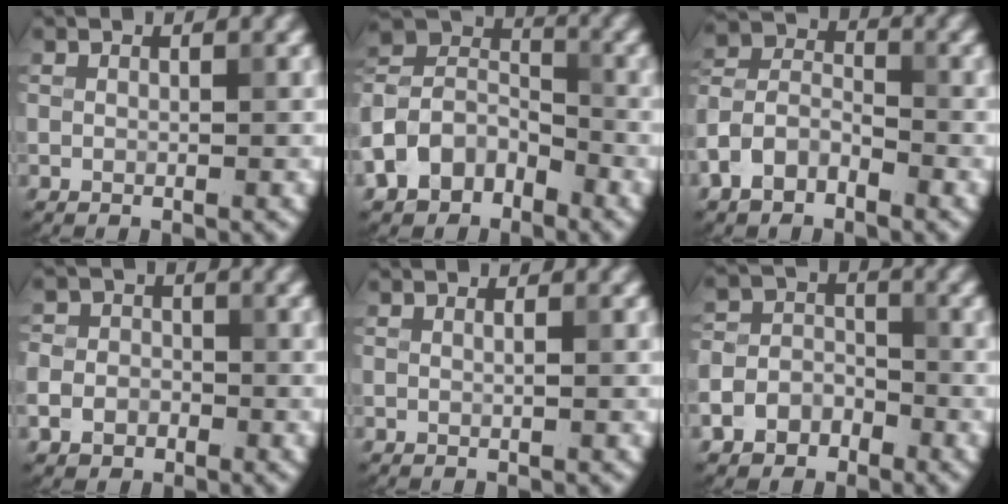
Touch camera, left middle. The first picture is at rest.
{"total": 6.5, "force": [-3.3, 4.7, 3.0], "torque": [-0.048, 0.011, -0.077]}
{"total": 4.7, "force": [-2.9, 2.7, 2.5], "torque": [-0.051, 0.007, -0.067]}
{"total": 2.9, "force": [-1.3, 2.4, 1.0], "torque": [-0.006, 0.000, -0.031]}
{"total": 0.6, "force": [0.1, 0.2, 0.6], "torque": [-0.006, 0.001, -0.003]}
{"total": 4.4, "force": [-2.7, 3.3, 1.3], "torque": [0.000, 0.001, -0.057]}